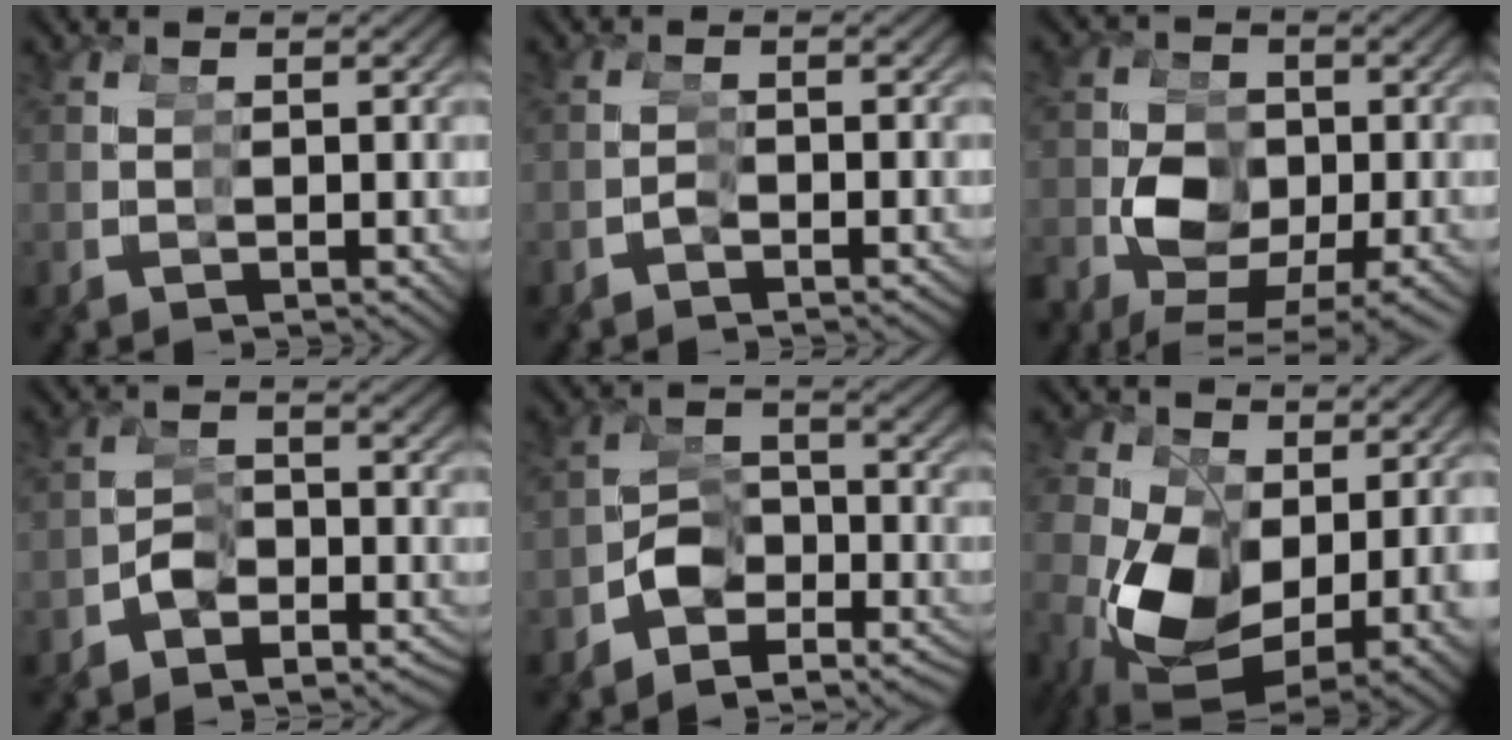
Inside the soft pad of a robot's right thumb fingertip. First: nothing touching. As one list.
[{"total": 1.9, "force": [-1.5, 0.7, -1.0], "torque": [-0.021, -0.007, -0.024]}, {"total": 4.0, "force": [0.1, 3.0, 2.7], "torque": [-0.060, -0.010, 0.008]}, {"total": 3.5, "force": [-2.3, 0.7, -2.5], "torque": [0.026, 0.000, -0.038]}, {"total": 2.0, "force": [-1.7, 0.2, -1.1], "torque": [0.019, 0.005, -0.032]}, {"total": 9.7, "force": [0.1, 6.9, 6.8], "torque": [-0.140, -0.031, 0.019]}]